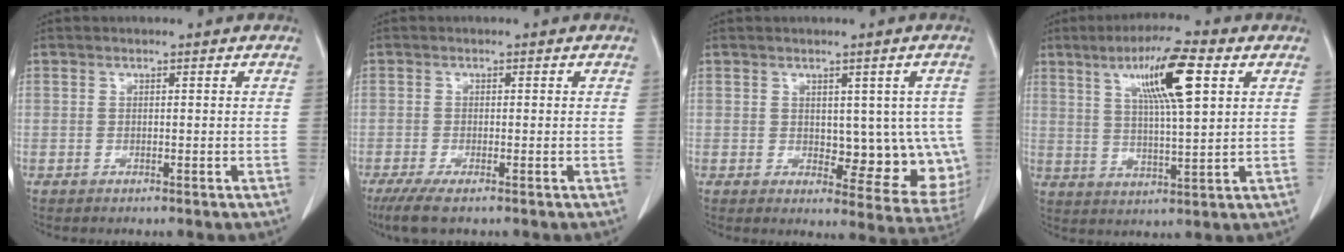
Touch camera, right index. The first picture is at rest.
{"total": 3.7, "force": [-2.3, 0.6, 2.8], "torque": [-0.058, -0.012, -0.042]}
{"total": 9.6, "force": [0.0, 5.2, 8.1], "torque": [-0.074, -0.001, 0.016]}
{"total": 11.3, "force": [4.7, 1.1, 10.2], "torque": [-0.181, 0.009, 0.080]}